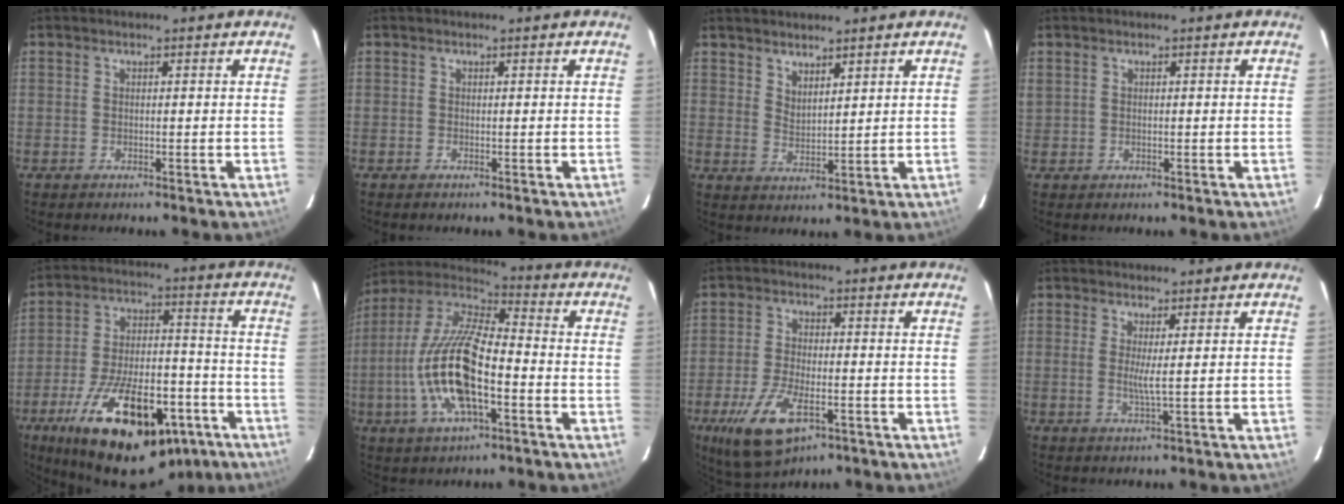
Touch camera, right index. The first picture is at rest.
{"total": 0.0}
{"total": 3.5, "force": [3.1, 1.1, 1.4], "torque": [-0.022, -0.004, 0.054]}
{"total": 1.3, "force": [0.2, 1.1, 0.6], "torque": [-0.011, 0.001, 0.005]}
{"total": 26.6, "force": [-15.8, 11.7, 17.9], "torque": [-0.307, -0.007, -0.225]}
{"total": 18.4, "force": [-5.0, 6.6, 16.4], "torque": [-0.336, -0.006, -0.101]}
{"total": 12.0, "force": [-5.8, 5.3, 9.1], "torque": [-0.199, -0.022, -0.101]}
{"total": 2.5, "force": [0.3, -0.5, 2.4], "torque": [-0.046, -0.009, 0.003]}